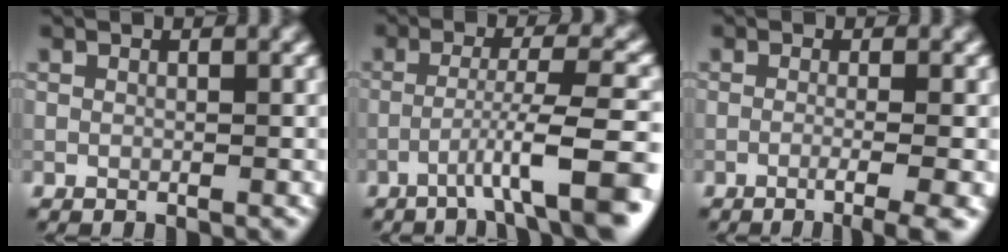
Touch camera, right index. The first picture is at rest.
{"total": 6.9, "force": [-3.4, 0.9, 6.0], "torque": [-0.090, 0.013, -0.059]}
{"total": 3.8, "force": [-1.6, 0.8, 3.3], "torque": [-0.042, 0.000, -0.035]}